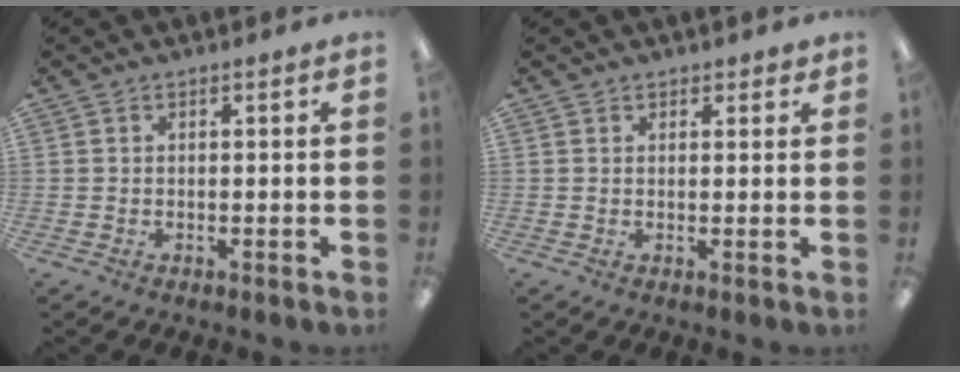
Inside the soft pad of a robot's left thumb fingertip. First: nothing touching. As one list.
[{"total": 1.6, "force": [1.2, 0.9, 0.2], "torque": [0.003, -0.001, 0.021]}]